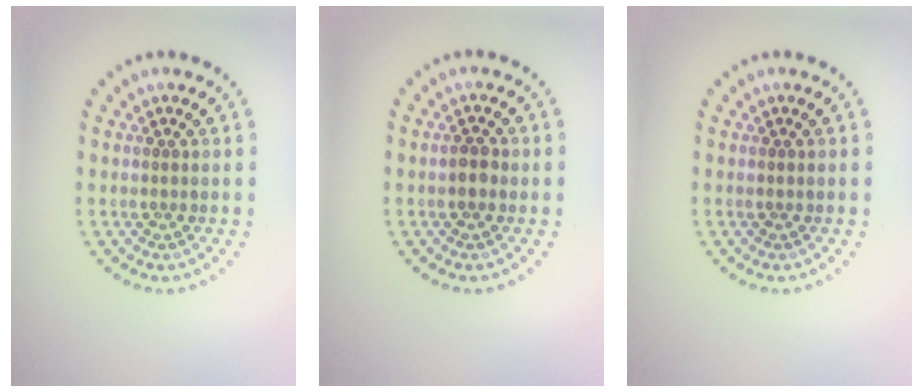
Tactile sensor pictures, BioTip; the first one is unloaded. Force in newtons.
{"total": 1.4, "press": 1.4, "slide": 0.1}
{"total": 0.0}